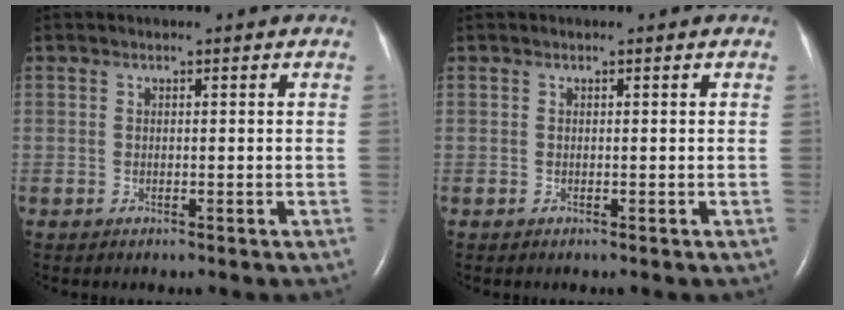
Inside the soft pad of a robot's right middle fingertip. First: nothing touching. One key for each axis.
{"total": 0.0}